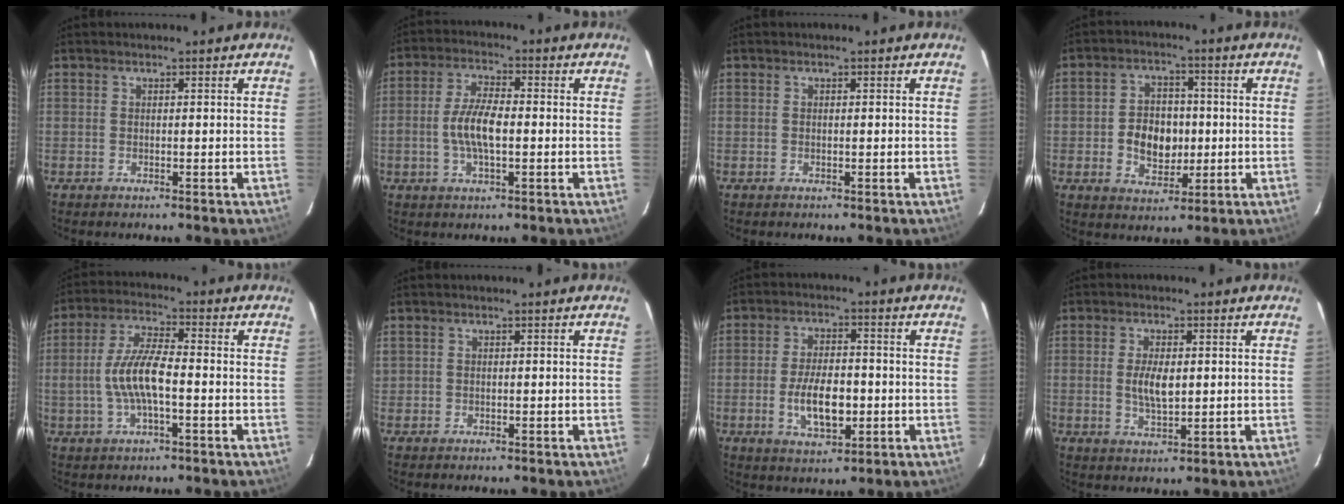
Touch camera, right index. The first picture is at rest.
{"total": 7.2, "force": [-1.0, 2.7, 6.6], "torque": [-0.133, 0.006, -0.020]}
{"total": 0.0}
{"total": 8.4, "force": [-1.1, 6.4, 5.2], "torque": [-0.106, 0.012, -0.010]}
{"total": 8.9, "force": [-1.7, 2.6, 8.4], "torque": [-0.171, 0.005, -0.030]}
{"total": 0.6, "force": [0.1, 0.6, 0.0], "torque": [0.003, 0.002, 0.003]}
{"total": 9.2, "force": [-2.0, 4.3, 7.8], "torque": [-0.154, -0.006, -0.029]}
{"total": 5.4, "force": [0.4, 2.5, 4.7], "torque": [-0.089, -0.003, 0.009]}